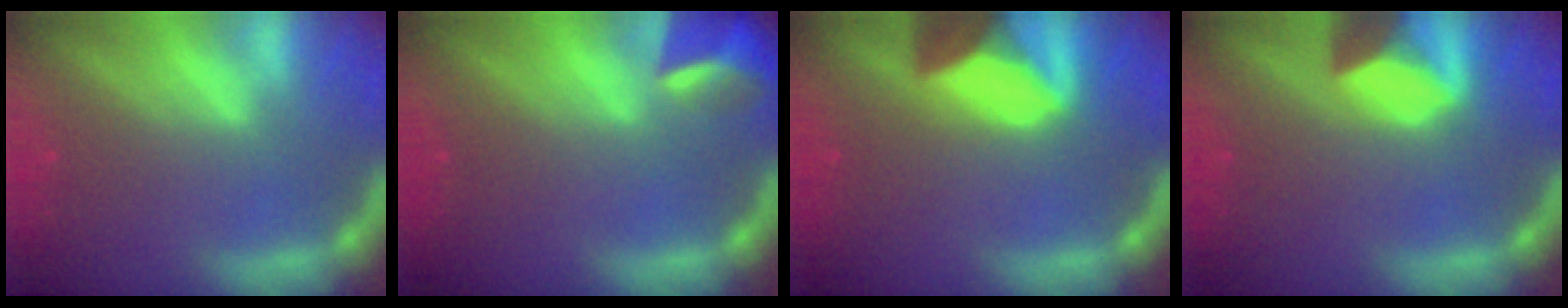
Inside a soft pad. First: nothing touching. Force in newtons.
{"total": 3.9}
{"total": 8.0}
{"total": 4.9}